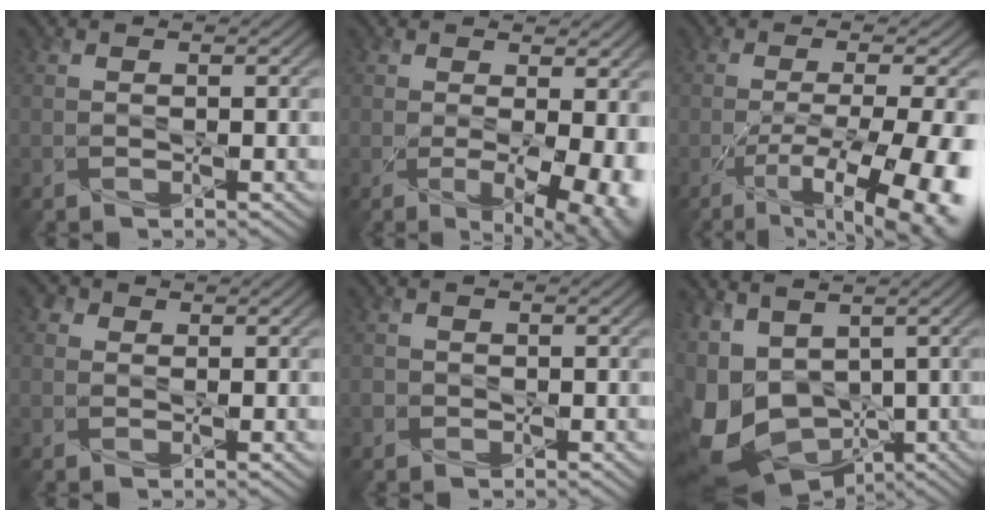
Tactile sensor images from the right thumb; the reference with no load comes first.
{"total": 8.8, "force": [-0.8, 4.3, 7.7], "torque": [-0.077, -0.016, 0.005]}
{"total": 12.4, "force": [-5.2, 3.3, 10.8], "torque": [-0.156, -0.019, -0.069]}
{"total": 2.0, "force": [0.6, 1.9, 0.3], "torque": [-0.016, 0.006, -0.001]}
{"total": 1.1, "force": [-0.6, 0.8, -0.4], "torque": [0.008, -0.004, -0.015]}
{"total": 12.1, "force": [-1.9, 8.7, 8.2], "torque": [-0.201, -0.032, 0.001]}